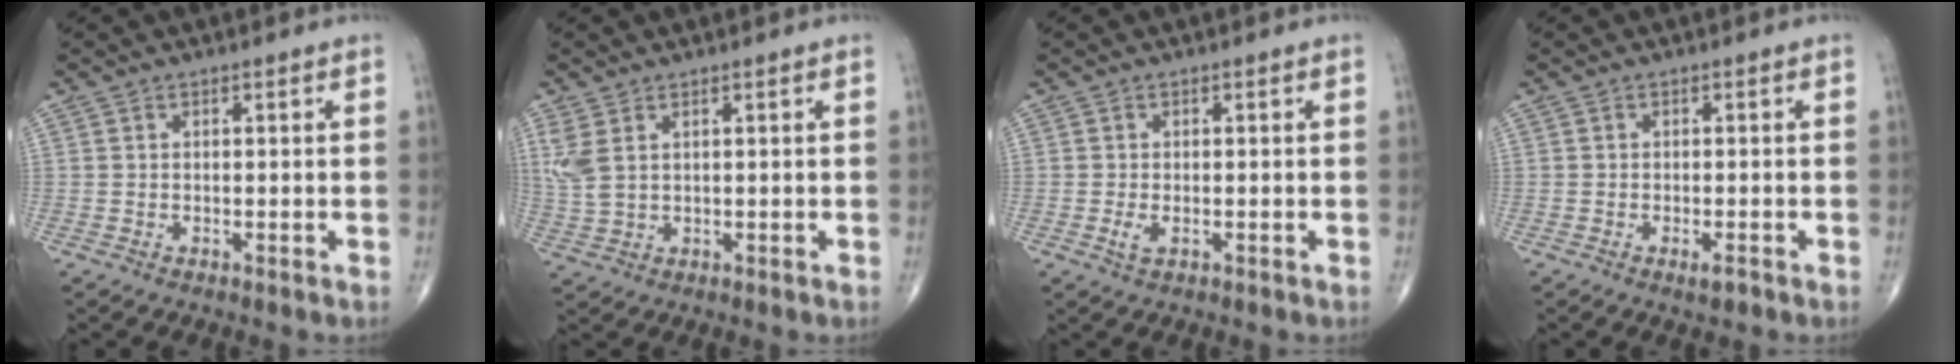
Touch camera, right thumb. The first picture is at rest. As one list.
[{"total": 4.6, "force": [1.9, 2.5, 3.5], "torque": [-0.094, 0.000, 0.048]}, {"total": 1.8, "force": [-0.4, 0.9, 1.5], "torque": [-0.032, -0.003, -0.009]}, {"total": 1.7, "force": [-0.9, 0.6, 1.3], "torque": [-0.022, -0.002, -0.016]}]